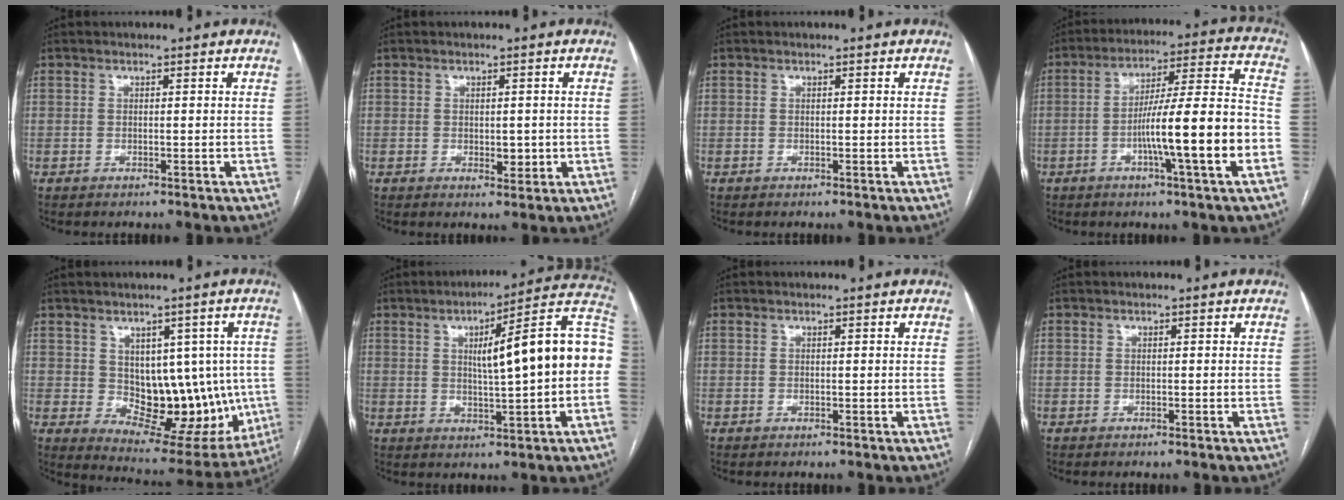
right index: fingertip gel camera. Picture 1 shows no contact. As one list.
[{"total": 2.6, "force": [-0.2, 1.5, 2.2], "torque": [-0.027, -0.003, 0.003]}, {"total": 0.0}, {"total": 15.8, "force": [-4.7, -0.1, 15.1], "torque": [-0.241, 0.011, -0.075]}, {"total": 14.1, "force": [-0.3, 8.4, 11.3], "torque": [-0.124, 0.013, 0.025]}, {"total": 16.3, "force": [1.2, 1.4, 16.2], "torque": [-0.220, 0.036, 0.014]}, {"total": 0.0}, {"total": 0.0}]